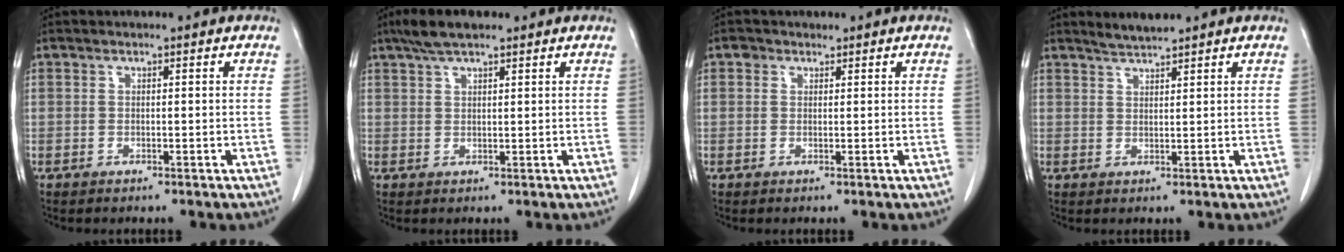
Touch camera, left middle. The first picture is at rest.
{"total": 4.7, "force": [3.5, 1.3, 2.8], "torque": [-0.061, 0.017, 0.065]}
{"total": 1.2, "force": [0.7, 0.9, 0.1], "torque": [0.000, 0.008, 0.009]}
{"total": 2.5, "force": [2.4, -0.2, 0.7], "torque": [-0.017, 0.003, 0.046]}